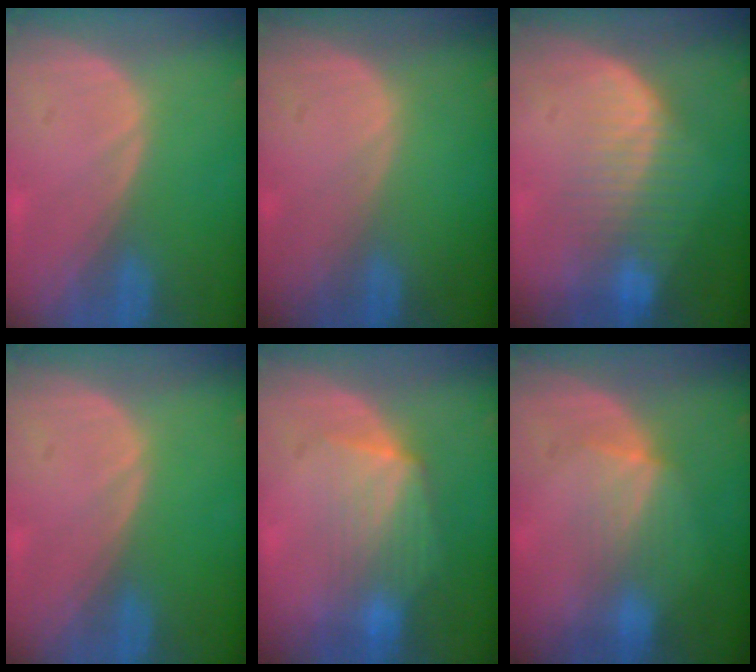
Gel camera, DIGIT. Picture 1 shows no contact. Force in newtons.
{"total": 0.0}
{"total": 8.0, "press": 7.0, "slide": 3.8}
{"total": 0.0}
{"total": 7.1, "press": 6.8, "slide": 2.3}
{"total": 4.2, "press": 4.0, "slide": 1.1}